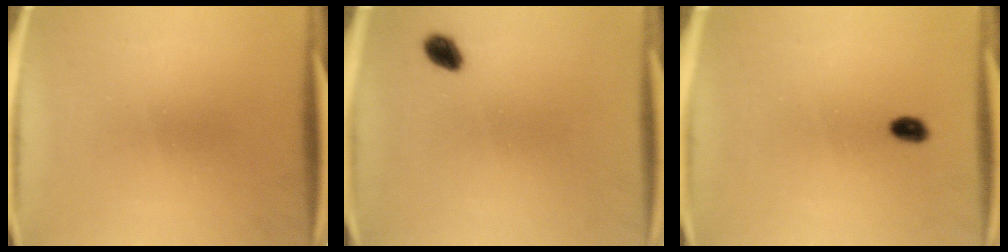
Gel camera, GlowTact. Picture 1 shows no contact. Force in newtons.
{"total": 2.8}
{"total": 1.9}